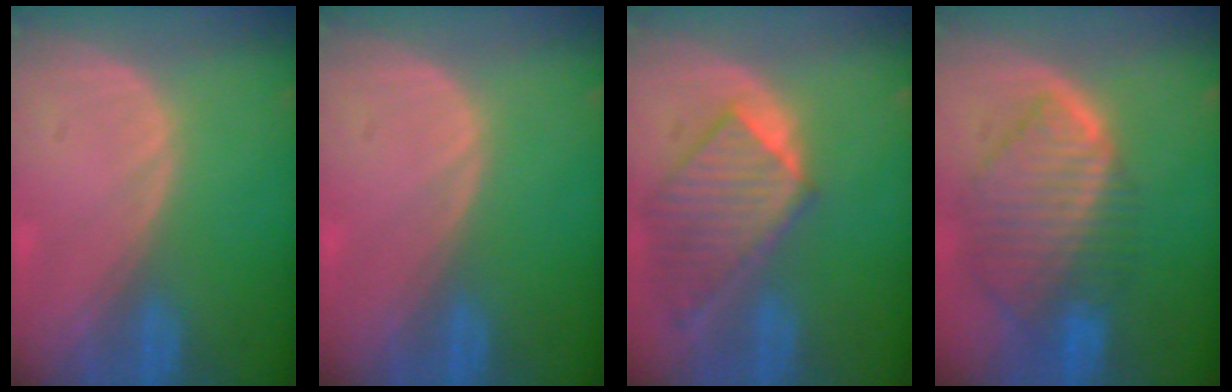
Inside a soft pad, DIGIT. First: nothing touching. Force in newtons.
{"total": 0.0}
{"total": 9.1, "press": 8.0, "slide": 4.4}
{"total": 10.1, "press": 8.7, "slide": 5.1}